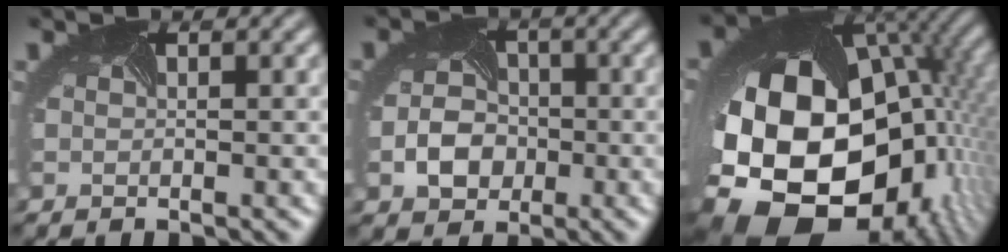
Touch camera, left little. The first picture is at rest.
{"total": 3.3, "force": [-1.1, 2.7, 1.5], "torque": [-0.032, -0.003, -0.017]}
{"total": 21.6, "force": [-3.9, 15.6, 14.5], "torque": [-0.290, -0.061, -0.039]}